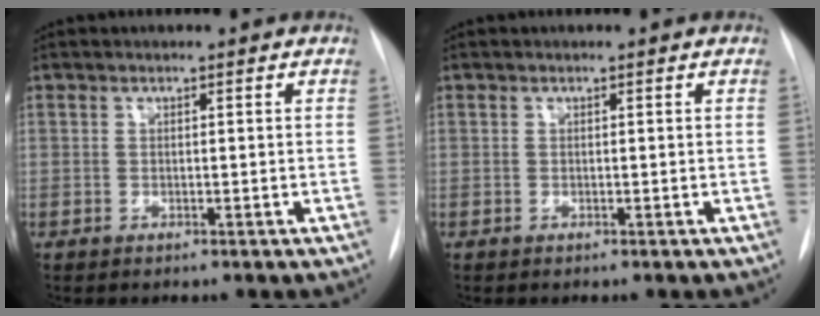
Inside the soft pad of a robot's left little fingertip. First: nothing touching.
{"total": 0.0}